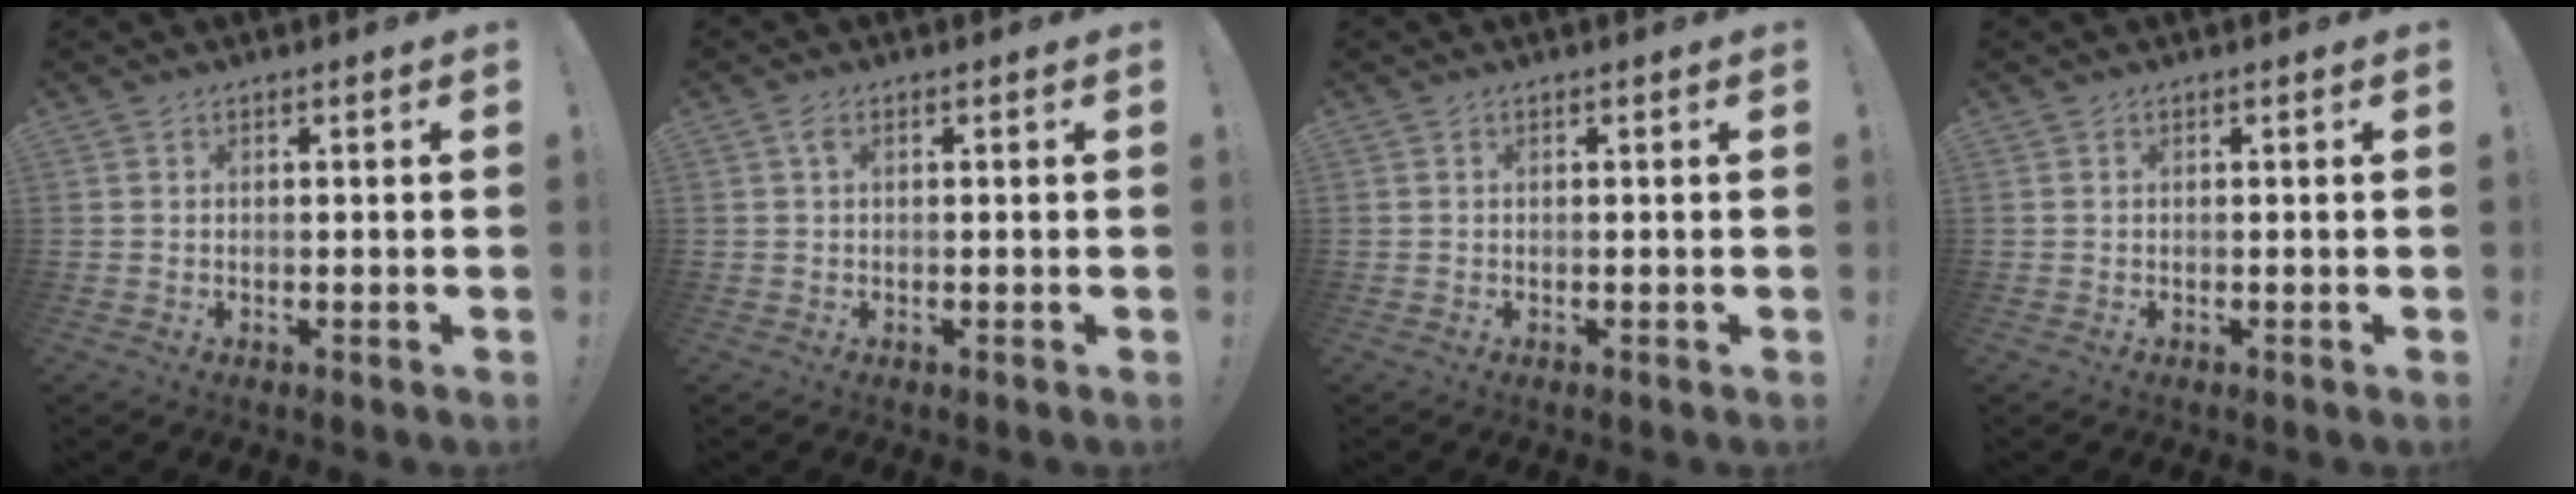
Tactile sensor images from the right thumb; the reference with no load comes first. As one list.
[{"total": 1.4, "force": [0.4, 0.6, 1.1], "torque": [-0.017, -0.001, 0.006]}, {"total": 0.0}, {"total": 0.0}]